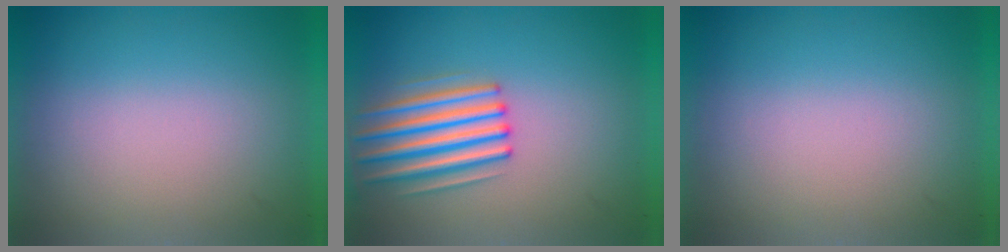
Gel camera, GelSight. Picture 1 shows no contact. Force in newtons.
{"total": 4.3}
{"total": 0.0}